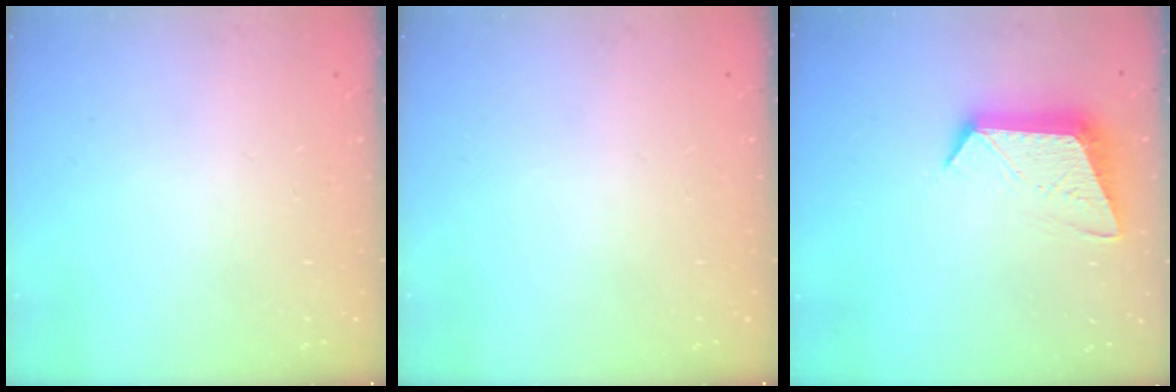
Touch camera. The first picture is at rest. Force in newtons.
{"total": 0.0}
{"total": 12.2, "press": 12.1, "slide": 0.8}